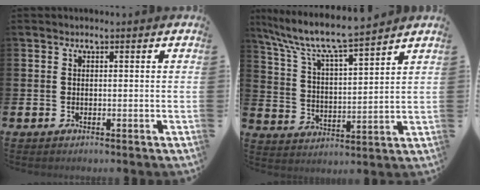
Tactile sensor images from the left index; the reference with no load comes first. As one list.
[{"total": 8.8, "force": [8.1, 0.7, 3.4], "torque": [-0.105, -0.052, 0.139]}]